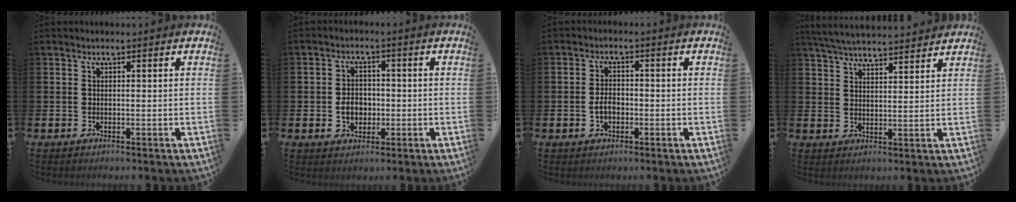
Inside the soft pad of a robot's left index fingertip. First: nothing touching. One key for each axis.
{"total": 3.8, "fx": -0.6, "fy": 3.0, "fz": 2.2, "tx": -0.030, "ty": 0.001, "tz": -0.018}
{"total": 2.5, "fx": -0.6, "fy": 1.7, "fz": 1.8, "tx": -0.024, "ty": 0.001, "tz": -0.015}
{"total": 5.4, "fx": 5.3, "fy": 0.4, "fz": 0.9, "tx": -0.040, "ty": -0.027, "tz": 0.095}